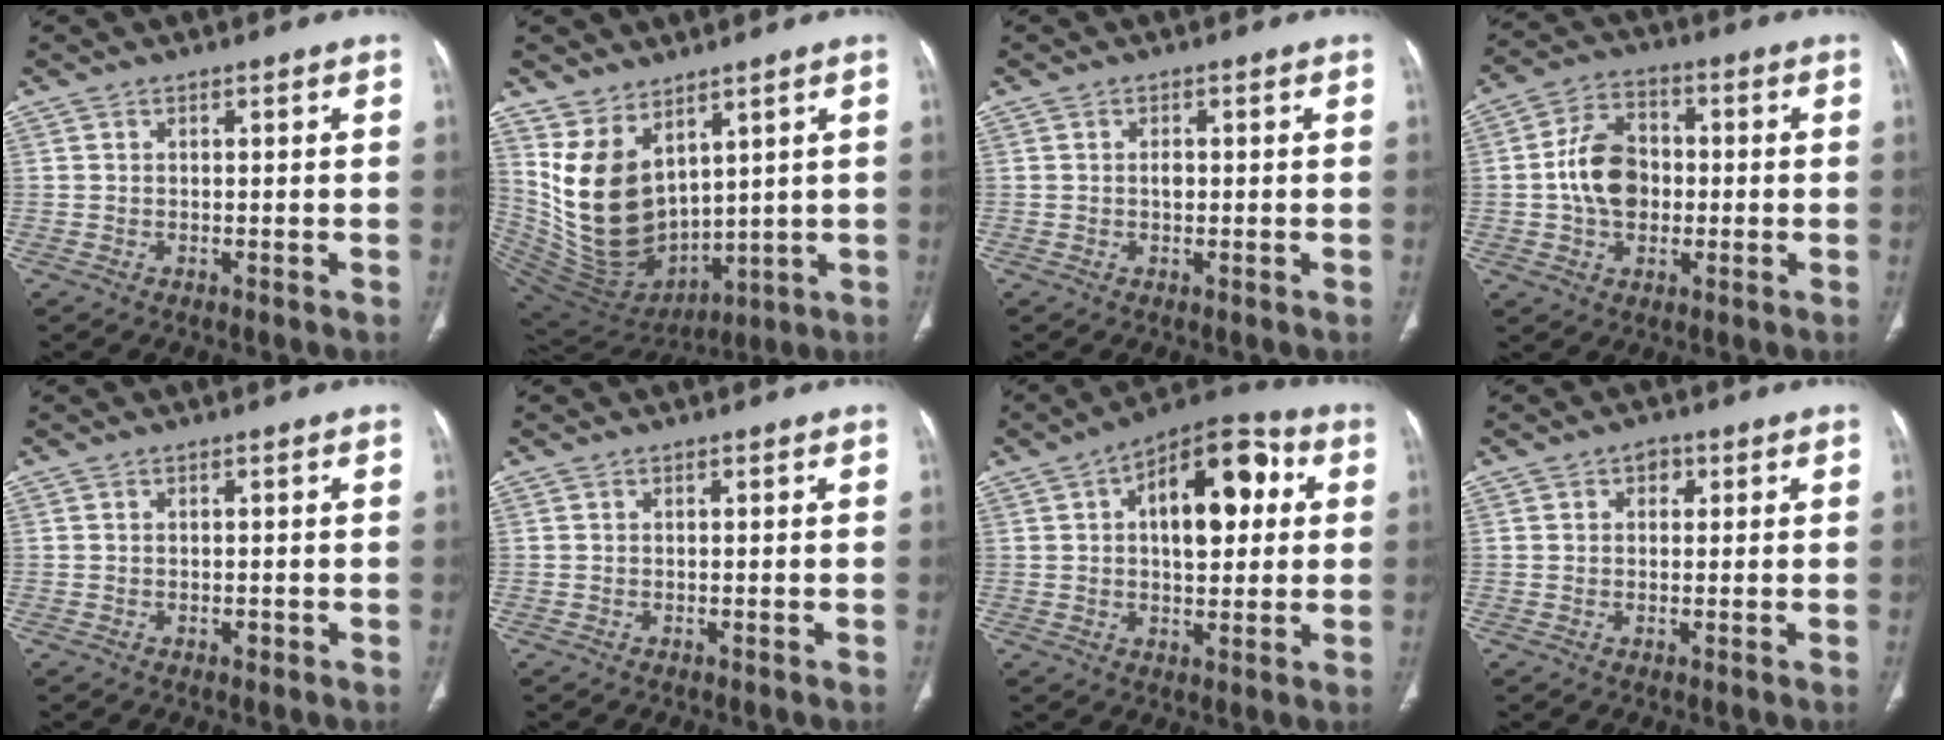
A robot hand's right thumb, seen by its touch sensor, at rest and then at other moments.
{"total": 16.1, "force": [5.8, 10.3, 11.0], "torque": [-0.166, -0.048, 0.148]}
{"total": 1.2, "force": [0.0, 0.8, 1.0], "torque": [-0.016, 0.001, -0.001]}
{"total": 10.8, "force": [-0.5, 7.9, 7.3], "torque": [-0.108, 0.020, -0.015]}
{"total": 0.5, "force": [-0.2, 0.4, 0.3], "torque": [-0.003, 0.000, -0.004]}
{"total": 0.0}
{"total": 16.4, "force": [3.7, 8.5, 13.5], "torque": [-0.161, 0.023, 0.048]}
{"total": 2.3, "force": [0.9, 1.8, 1.1], "torque": [0.005, 0.002, 0.007]}